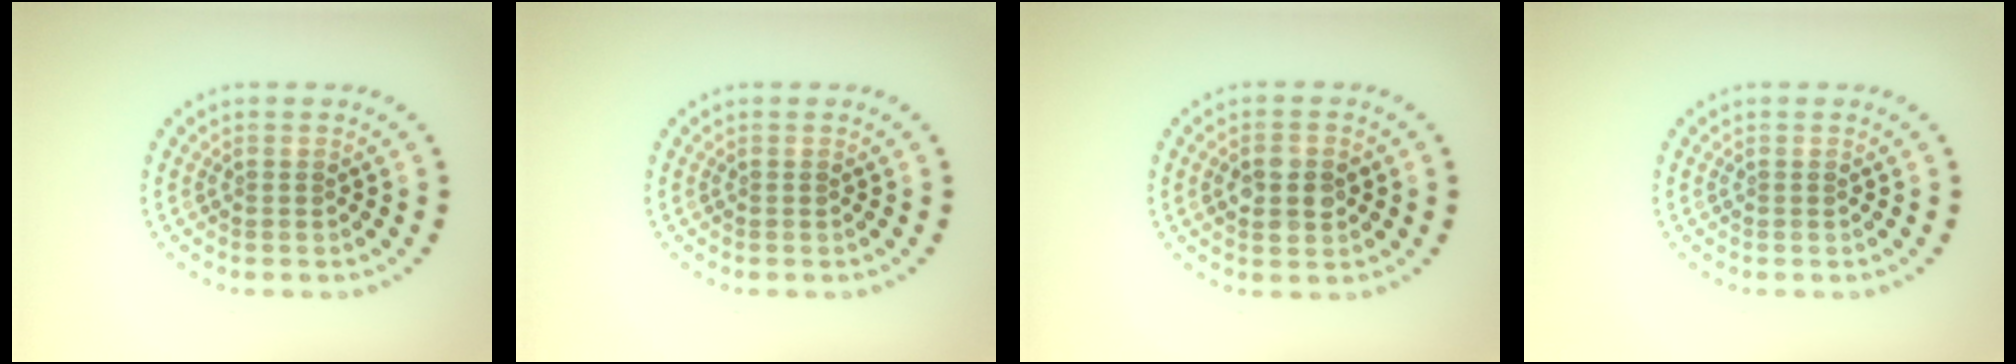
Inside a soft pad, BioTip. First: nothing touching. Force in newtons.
{"total": 0.0}
{"total": 3.5, "press": 3.5, "slide": 0.1}
{"total": 0.0}